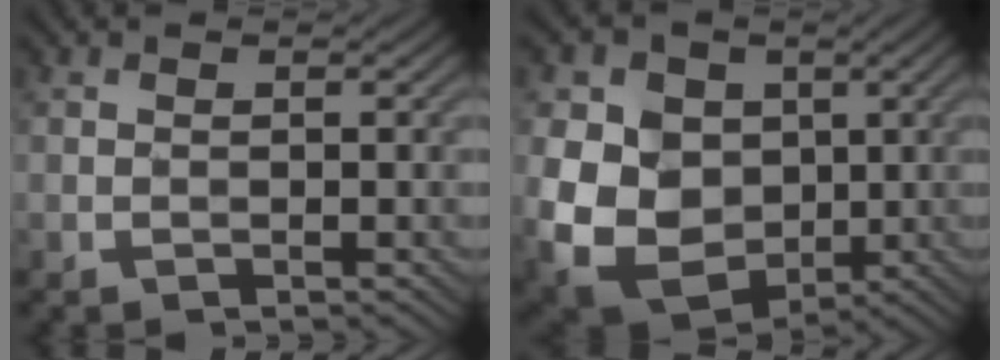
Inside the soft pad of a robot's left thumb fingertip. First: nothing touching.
{"total": 13.8, "force": [0.2, 11.4, 7.8], "torque": [-0.196, -0.013, 0.000]}